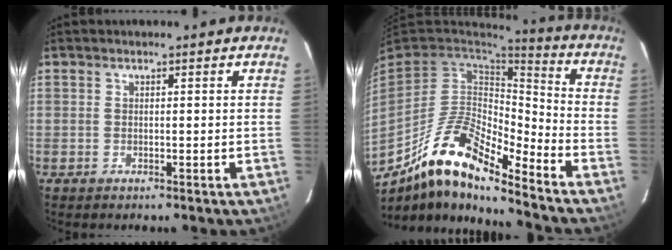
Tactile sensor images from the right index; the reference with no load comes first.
{"total": 15.7, "force": [-10.9, 3.9, 10.7], "torque": [-0.201, -0.010, -0.214]}